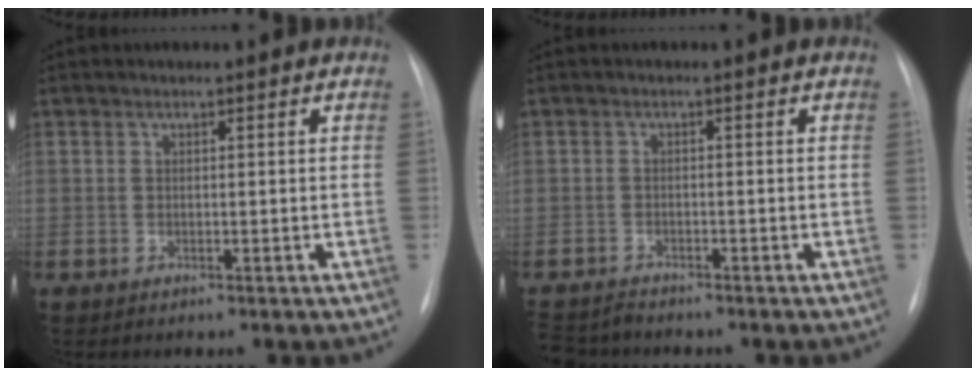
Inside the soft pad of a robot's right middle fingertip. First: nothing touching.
{"total": 4.3, "force": [-4.2, 0.9, 0.6], "torque": [-0.006, -0.009, -0.074]}